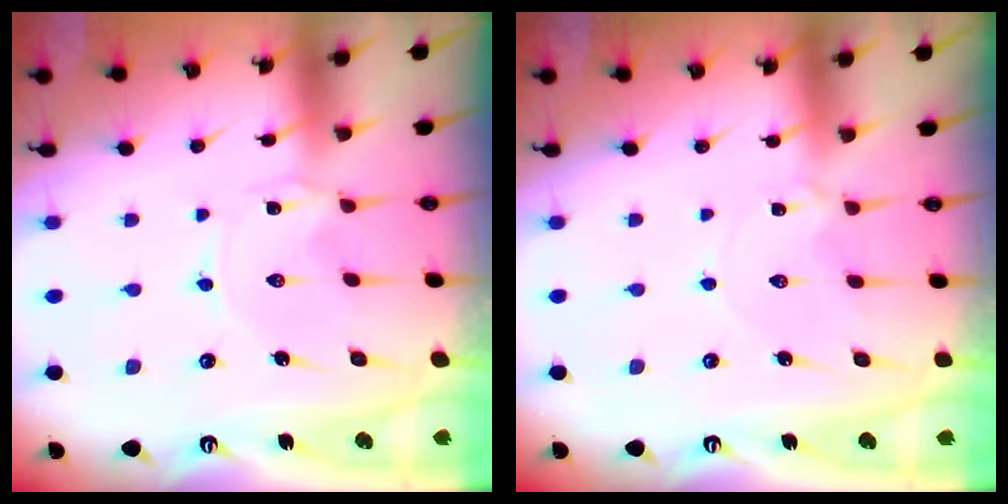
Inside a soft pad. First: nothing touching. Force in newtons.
{"total": 1.1, "press": 1.0, "slide": 0.4}